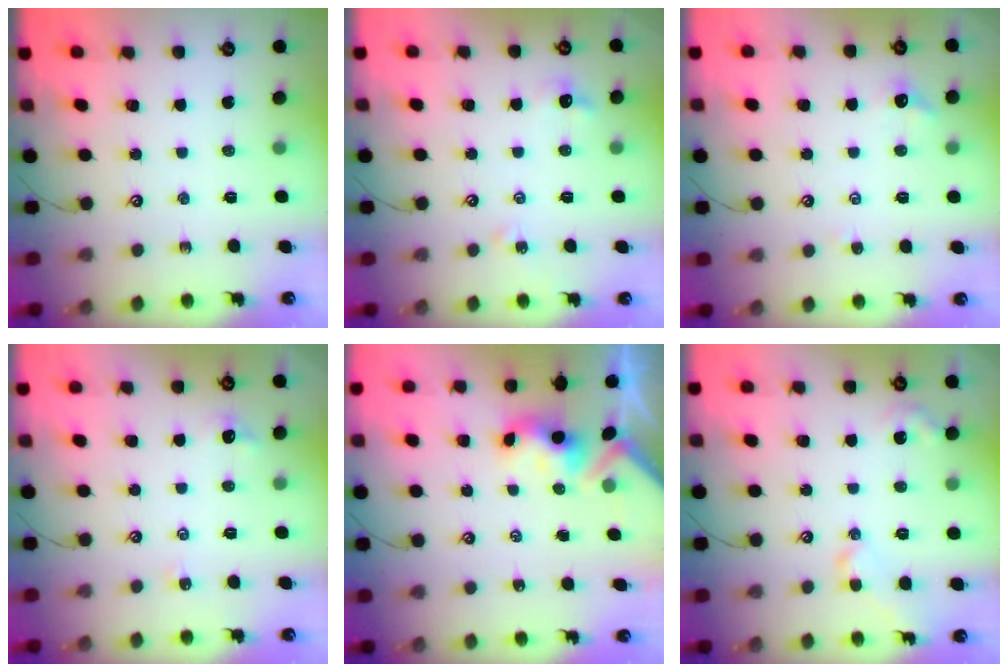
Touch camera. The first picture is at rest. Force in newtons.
{"total": 5.2, "press": 5.1, "slide": 0.6}
{"total": 1.1, "press": 1.0, "slide": 0.5}
{"total": 1.6, "press": 1.5, "slide": 0.5}
{"total": 3.1, "press": 3.1, "slide": 0.3}
{"total": 3.5, "press": 3.4, "slide": 0.8}